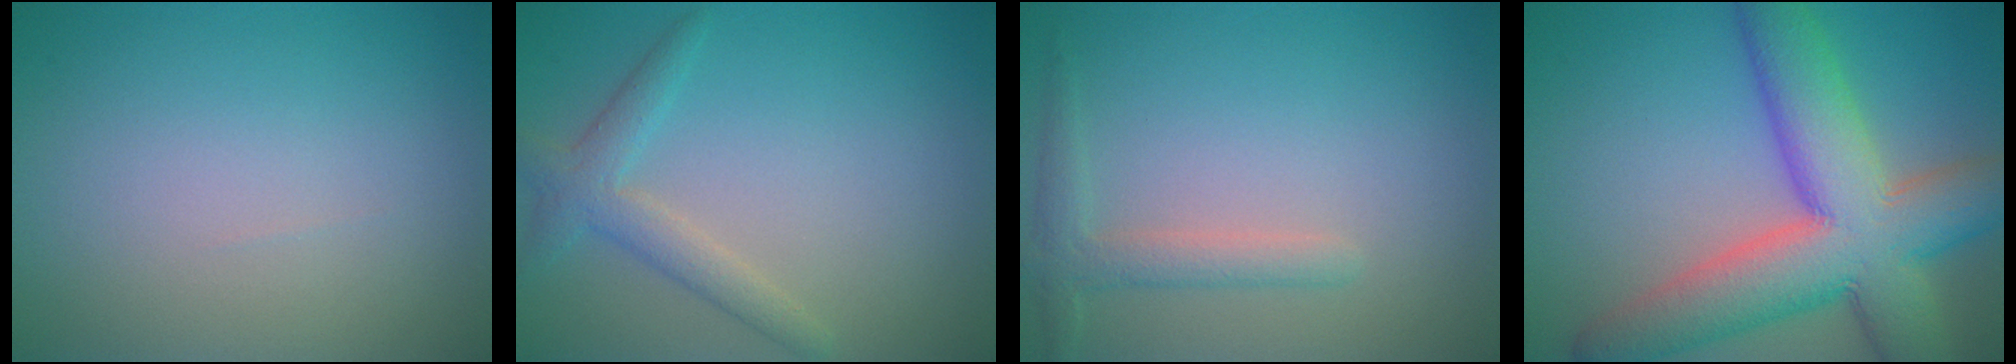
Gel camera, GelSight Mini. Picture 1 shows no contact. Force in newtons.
{"total": 2.6, "press": 2.6, "slide": 0.1}
{"total": 2.3, "press": 2.3, "slide": 0.2}
{"total": 11.9, "press": 11.8, "slide": 0.6}